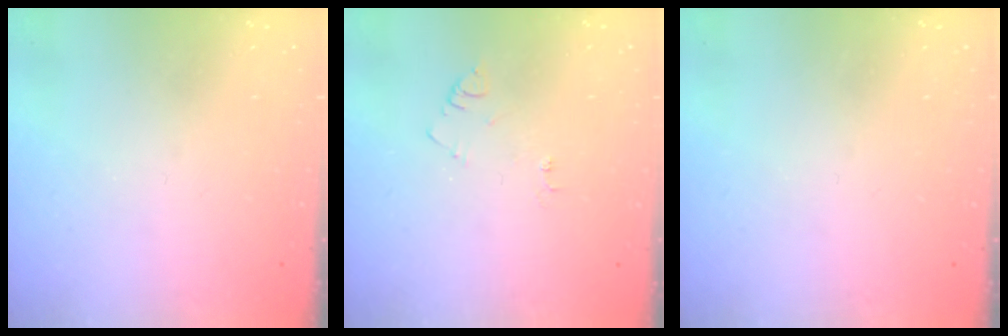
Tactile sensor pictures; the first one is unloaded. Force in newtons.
{"total": 3.7, "press": 3.7, "slide": 0.4}
{"total": 0.0}